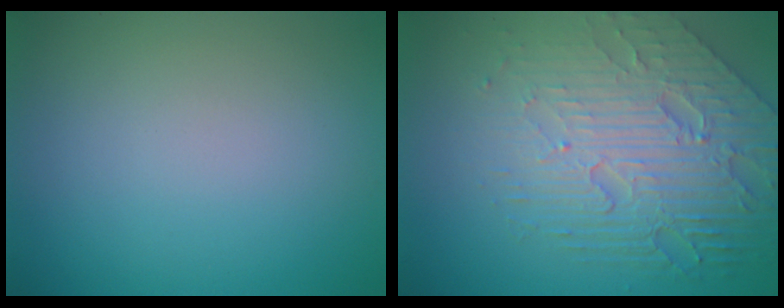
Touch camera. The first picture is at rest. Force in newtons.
{"total": 8.3, "press": 5.6, "slide": 6.1}